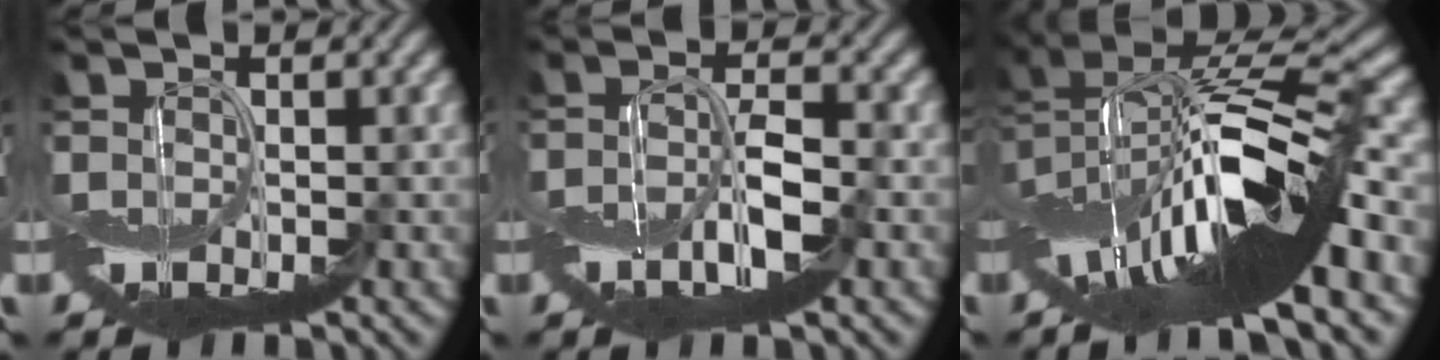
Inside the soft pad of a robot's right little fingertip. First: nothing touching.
{"total": 4.0, "force": [-1.6, 1.0, 3.5], "torque": [-0.073, 0.001, -0.032]}
{"total": 15.1, "force": [-3.2, 4.1, 14.1], "torque": [-0.227, 0.018, -0.066]}